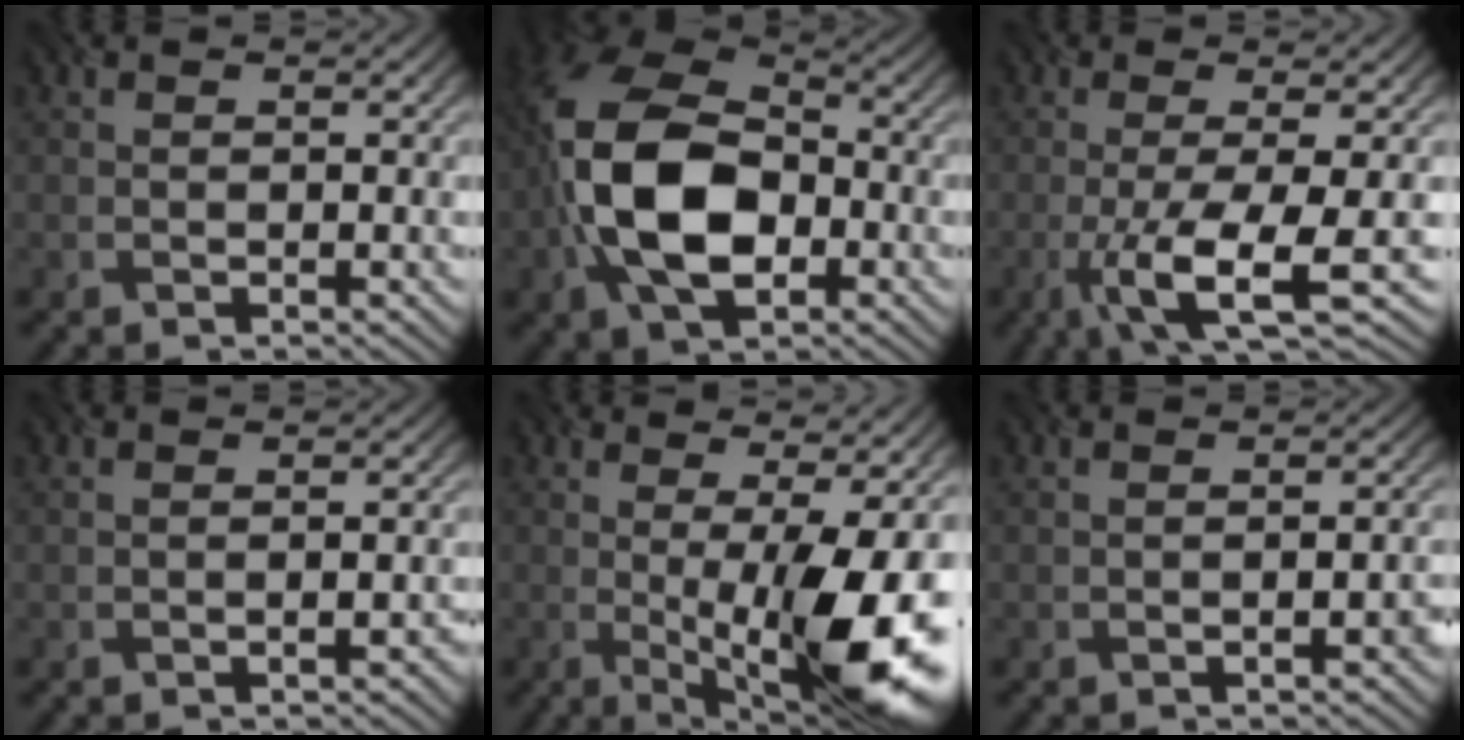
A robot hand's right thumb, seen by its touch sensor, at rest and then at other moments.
{"total": 15.2, "force": [-2.9, 9.4, 11.5], "torque": [-0.261, -0.011, -0.072]}
{"total": 8.5, "force": [-2.7, 1.5, 7.9], "torque": [-0.131, -0.001, -0.055]}
{"total": 1.2, "force": [-0.7, 0.2, 0.9], "torque": [-0.014, 0.004, -0.011]}
{"total": 14.2, "force": [-1.5, 3.9, 13.6], "torque": [-0.193, 0.001, -0.014]}
{"total": 1.8, "force": [-1.0, 0.4, 1.5], "torque": [-0.020, 0.008, -0.016]}